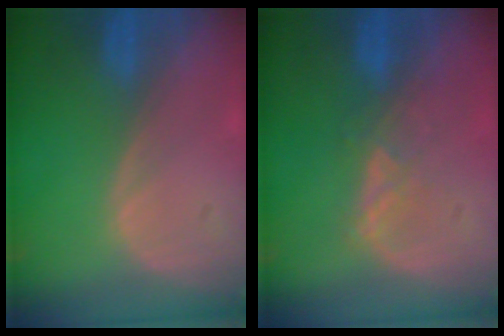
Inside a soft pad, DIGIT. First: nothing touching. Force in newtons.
{"total": 2.9, "press": 2.8, "slide": 0.7}